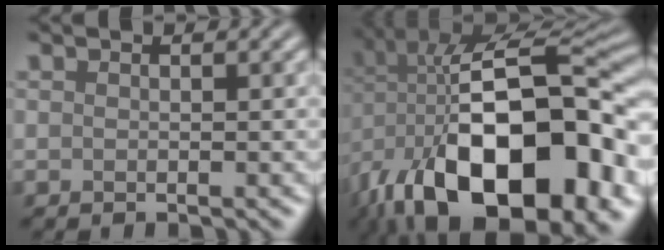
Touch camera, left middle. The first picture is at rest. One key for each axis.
{"total": 19.5, "fx": -6.8, "fy": 10.3, "fz": 15.2, "tx": -0.257, "ty": -0.009, "tz": -0.098}